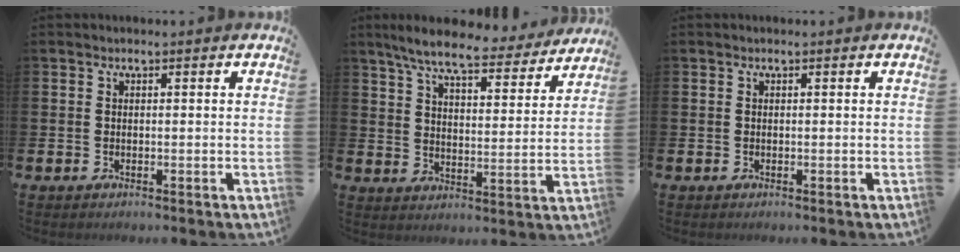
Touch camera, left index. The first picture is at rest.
{"total": 8.3, "force": [7.4, 1.3, 3.4], "torque": [-0.089, -0.039, 0.129]}
{"total": 0.0}